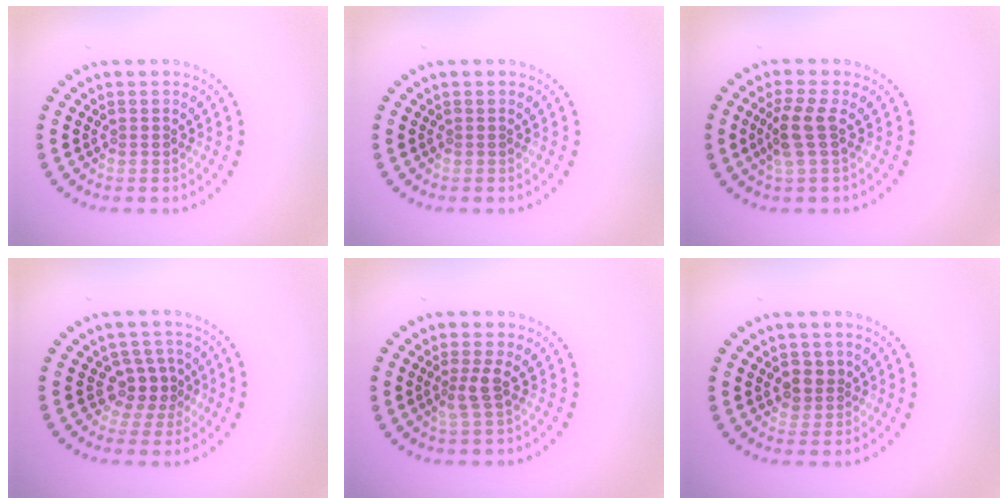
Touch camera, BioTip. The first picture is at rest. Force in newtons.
{"total": 0.0}
{"total": 2.6, "press": 2.1, "slide": 1.6}
{"total": 2.9, "press": 2.5, "slide": 1.3}
{"total": 1.9, "press": 1.4, "slide": 1.3}
{"total": 1.9, "press": 1.7, "slide": 0.9}